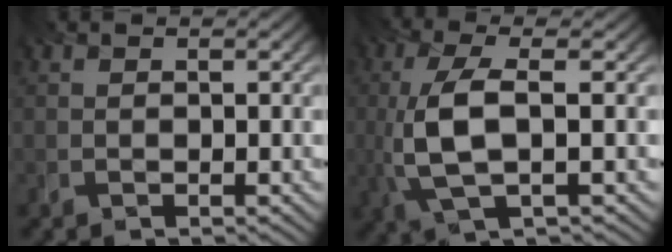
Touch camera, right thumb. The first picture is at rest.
{"total": 7.3, "force": [-0.2, 2.5, 6.9], "torque": [-0.162, 0.005, -0.007]}